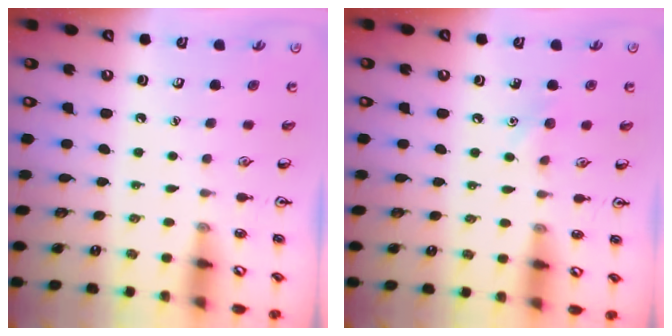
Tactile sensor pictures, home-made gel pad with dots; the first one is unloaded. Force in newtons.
{"total": 5.6, "press": 5.3, "slide": 1.8}